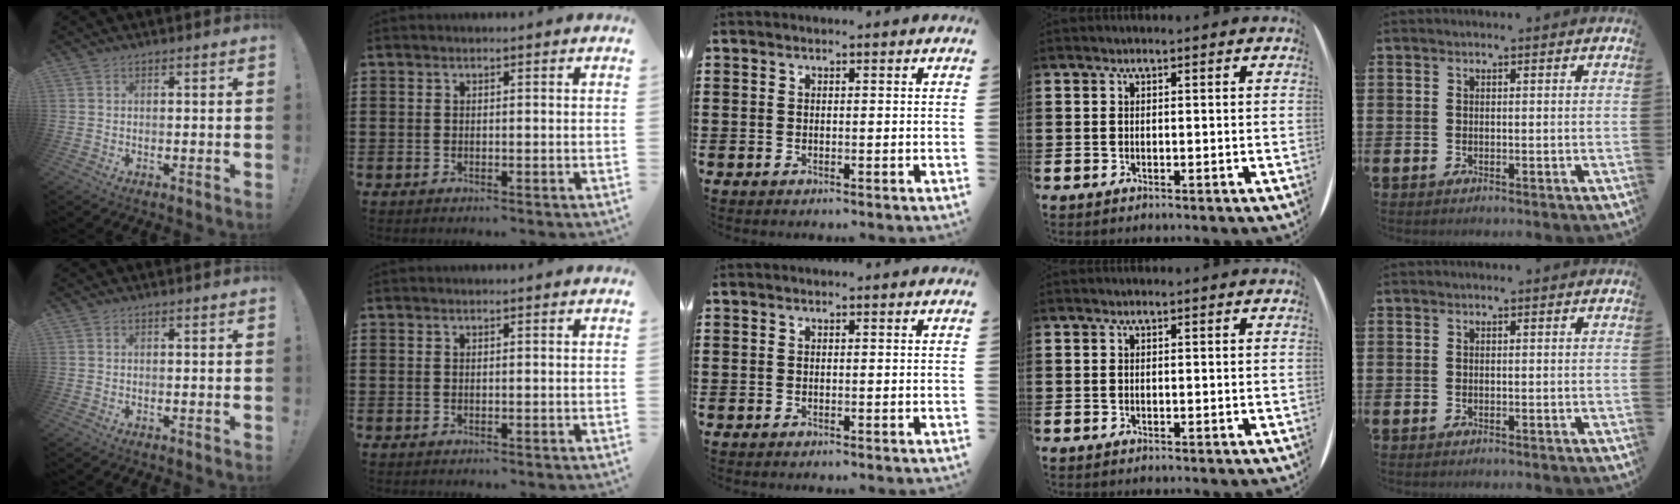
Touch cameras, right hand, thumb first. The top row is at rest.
{}